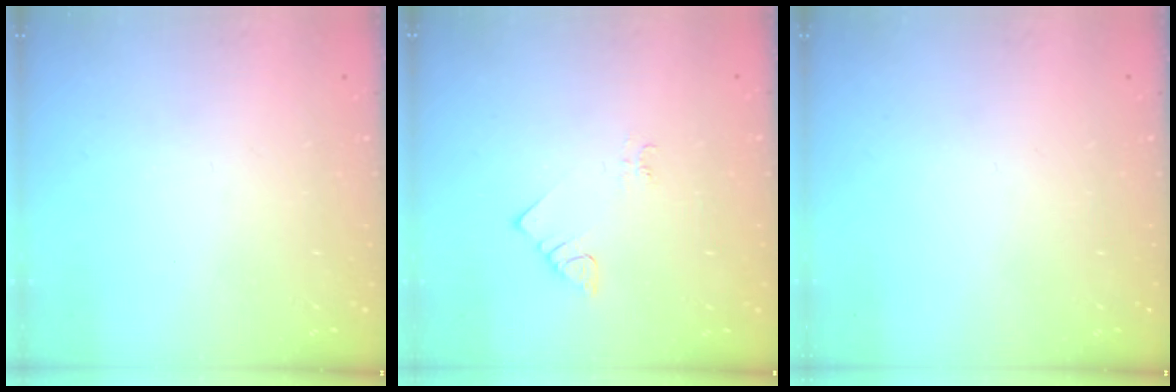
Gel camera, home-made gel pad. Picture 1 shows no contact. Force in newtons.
{"total": 2.1, "press": 2.1, "slide": 0.4}
{"total": 0.0}